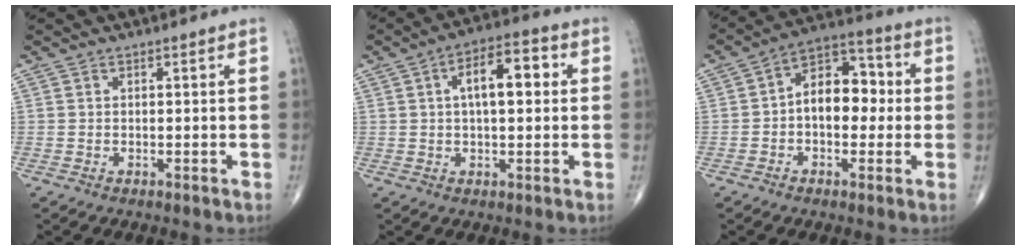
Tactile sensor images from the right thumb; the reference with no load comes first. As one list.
[{"total": 9.9, "force": [1.9, 4.5, 8.6], "torque": [-0.122, 0.022, 0.022]}, {"total": 11.5, "force": [0.0, 7.4, 8.8], "torque": [-0.103, 0.035, -0.013]}]